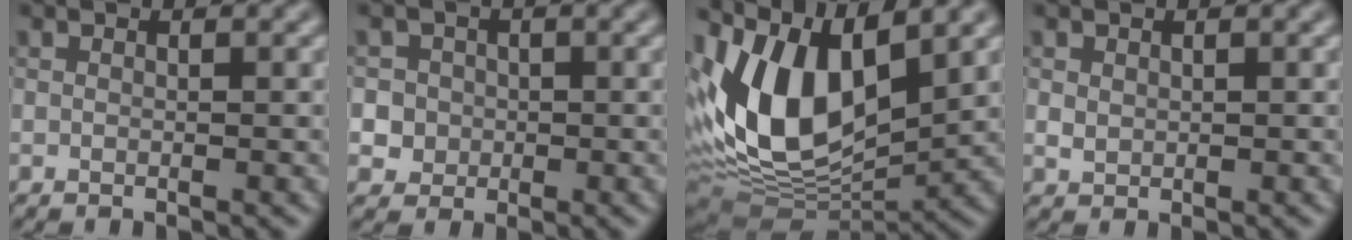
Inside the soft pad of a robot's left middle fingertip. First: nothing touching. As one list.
[{"total": 4.4, "force": [0.1, 4.3, 1.2], "torque": [-0.009, 0.019, -0.004]}, {"total": 12.3, "force": [2.9, 6.4, 10.1], "torque": [-0.205, -0.001, 0.049]}, {"total": 1.0, "force": [0.4, 0.8, 0.4], "torque": [-0.009, -0.002, 0.009]}]